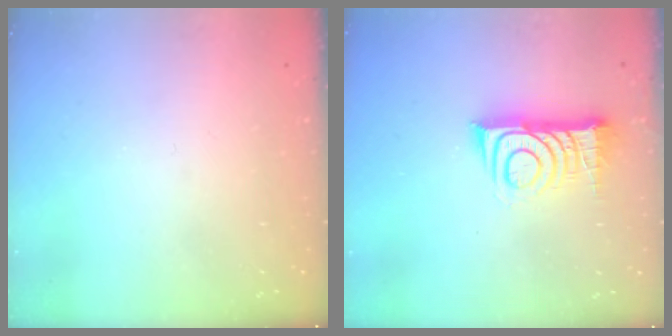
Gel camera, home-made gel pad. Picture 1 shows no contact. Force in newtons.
{"total": 11.2, "press": 11.2, "slide": 1.0}